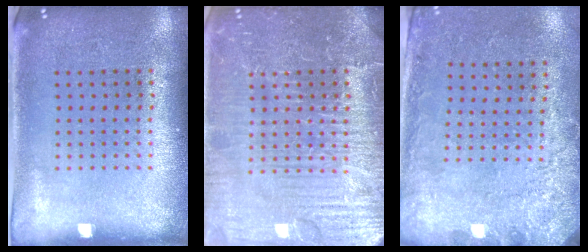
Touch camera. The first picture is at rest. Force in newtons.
{"total": 7.7, "press": 7.6, "slide": 0.9}
{"total": 2.7, "press": 2.0, "slide": 1.9}